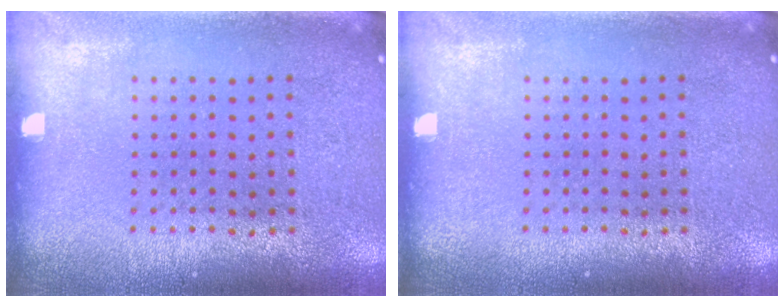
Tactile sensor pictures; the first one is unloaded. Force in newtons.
{"total": 0.0}